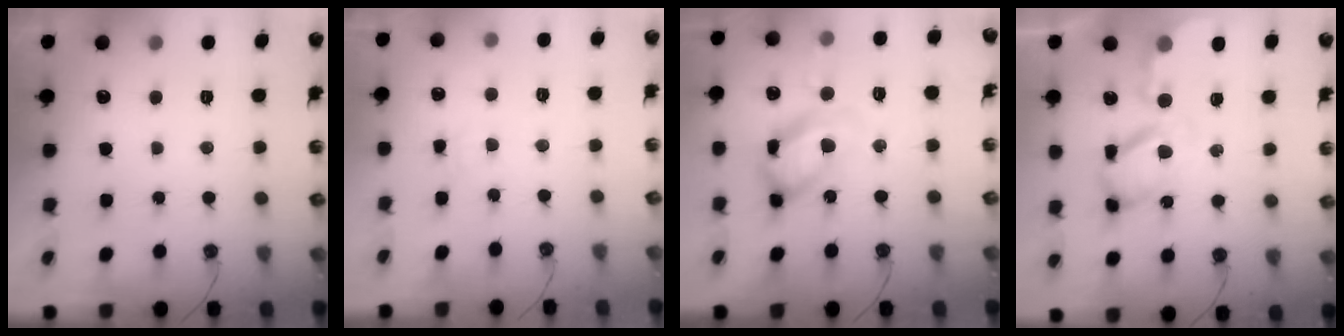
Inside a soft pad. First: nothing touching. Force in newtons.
{"total": 3.8, "press": 3.8, "slide": 0.6}
{"total": 18.7, "press": 18.5, "slide": 2.1}
{"total": 11.9, "press": 11.8, "slide": 1.2}